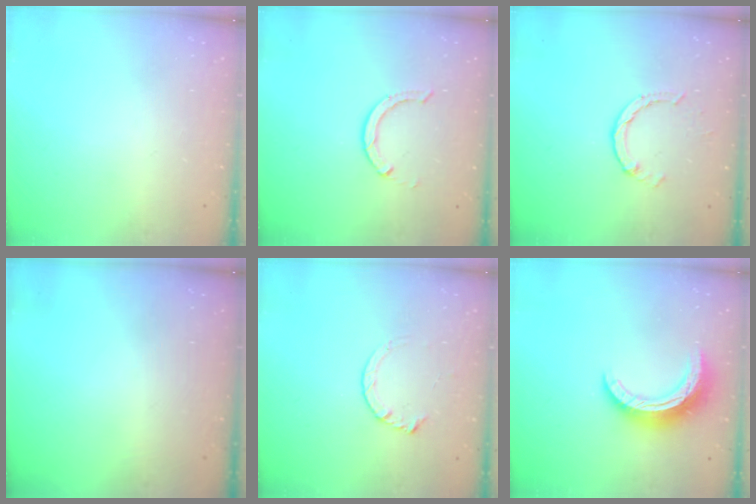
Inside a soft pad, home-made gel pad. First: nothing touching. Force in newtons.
{"total": 2.9, "press": 2.9, "slide": 0.4}
{"total": 1.4, "press": 1.4, "slide": 0.2}
{"total": 0.0}
{"total": 3.7, "press": 3.7, "slide": 0.5}
{"total": 12.9, "press": 12.9, "slide": 0.3}